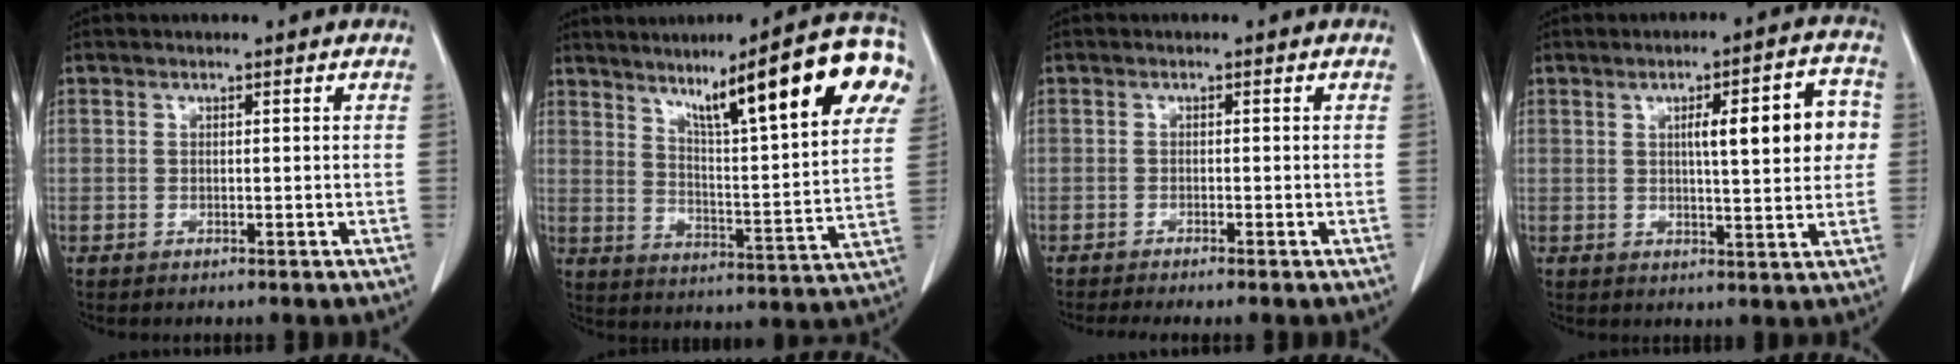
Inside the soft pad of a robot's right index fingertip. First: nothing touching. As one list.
[{"total": 22.5, "force": [11.7, 2.1, 19.1], "torque": [-0.266, 0.017, 0.158]}, {"total": 3.5, "force": [-2.9, -0.2, 1.9], "torque": [-0.024, -0.005, -0.044]}, {"total": 10.2, "force": [1.8, 2.0, 9.9], "torque": [-0.130, 0.020, 0.025]}]